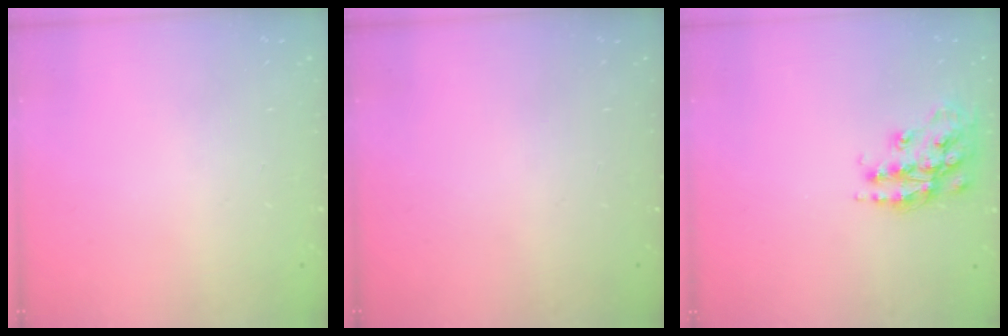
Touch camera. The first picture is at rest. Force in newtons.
{"total": 0.0}
{"total": 15.1, "press": 15.0, "slide": 1.0}